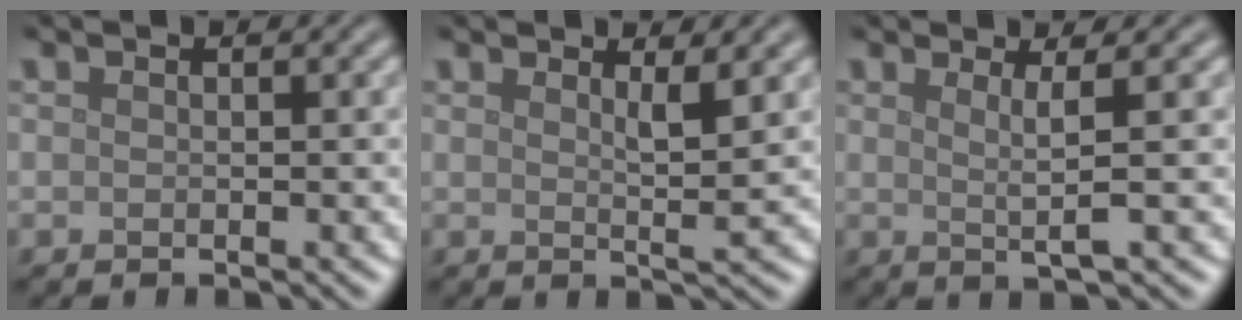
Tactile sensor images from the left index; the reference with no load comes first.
{"total": 2.2, "force": [1.2, 0.4, 1.8], "torque": [-0.023, -0.006, 0.015]}
{"total": 2.4, "force": [0.6, 0.4, 2.3], "torque": [-0.046, -0.003, 0.008]}